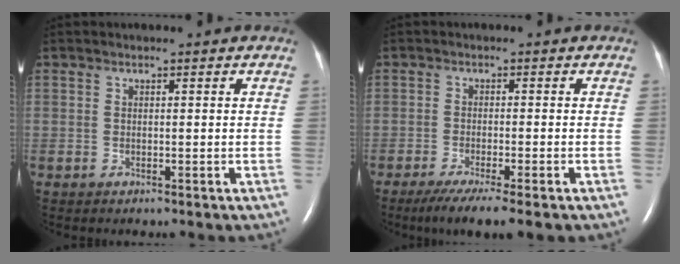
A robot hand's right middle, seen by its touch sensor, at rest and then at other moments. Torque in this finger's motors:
{"motor_torque": [0.05, -0.05, 0.05, 0.06]}